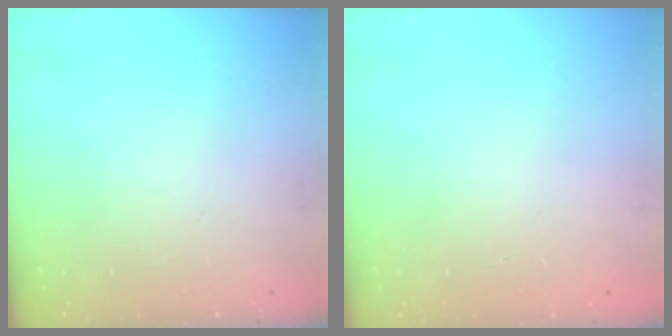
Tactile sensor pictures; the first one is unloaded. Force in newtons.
{"total": 0.0}